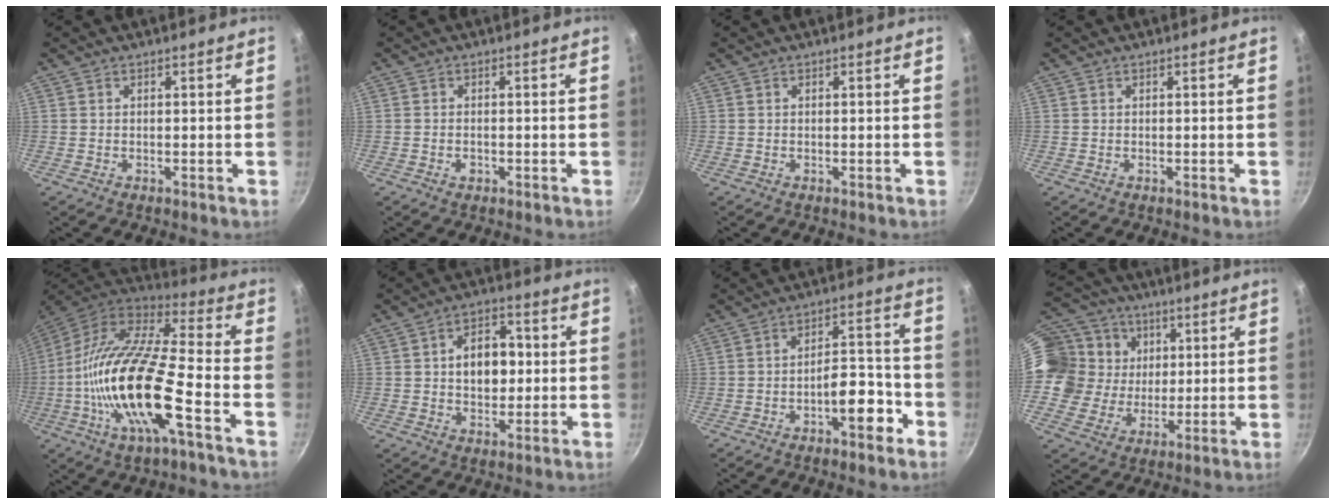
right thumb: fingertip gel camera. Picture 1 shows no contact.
{"total": 1.4, "force": [-0.6, 0.9, 0.9], "torque": [-0.017, 0.005, -0.011]}
{"total": 0.0}
{"total": 0.0}
{"total": 23.3, "force": [-7.0, 6.7, 21.1], "torque": [-0.390, 0.031, -0.148]}
{"total": 9.7, "force": [0.8, 6.7, 6.9], "torque": [-0.070, 0.012, 0.008]}
{"total": 8.7, "force": [-4.4, 3.7, 6.6], "torque": [-0.071, 0.054, -0.060]}
{"total": 17.5, "force": [4.3, 15.2, 7.5], "torque": [-0.145, 0.005, 0.073]}